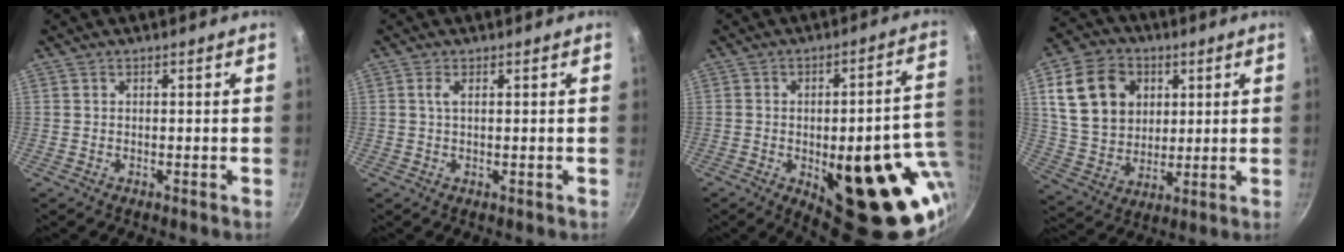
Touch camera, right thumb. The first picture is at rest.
{"total": 1.7, "force": [0.4, 0.4, 1.6], "torque": [-0.032, 0.000, 0.007]}
{"total": 26.1, "force": [-6.3, 10.9, 22.9], "torque": [-0.231, 0.008, -0.069]}
{"total": 17.0, "force": [5.1, 13.2, 9.4], "torque": [-0.152, -0.005, 0.098]}